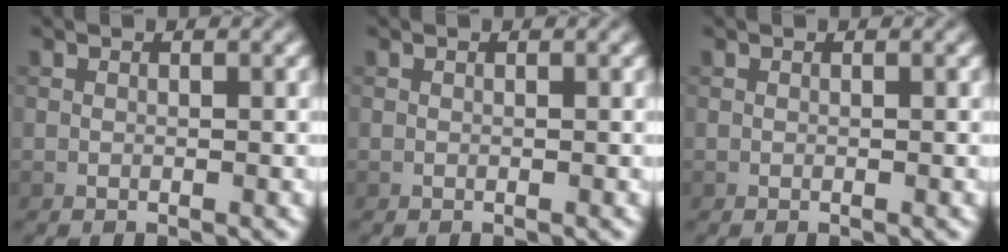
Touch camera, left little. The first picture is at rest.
{"total": 0.0}
{"total": 0.0}